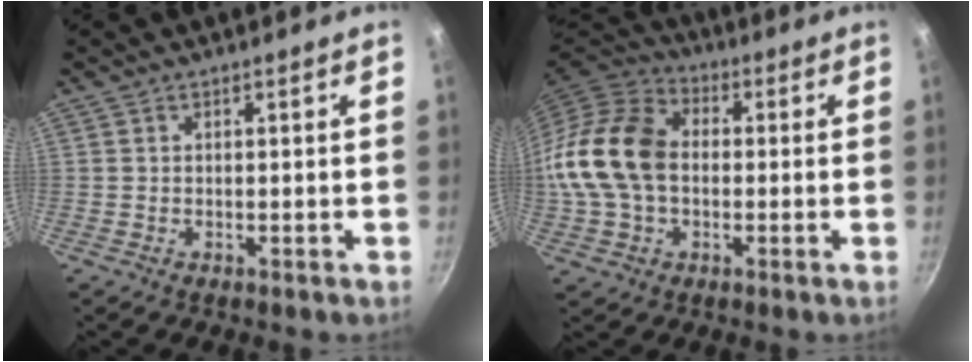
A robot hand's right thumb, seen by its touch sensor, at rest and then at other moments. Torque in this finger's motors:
{"motor_torque": [0.64, 0.89, 0.52, -0.41, 0.21]}